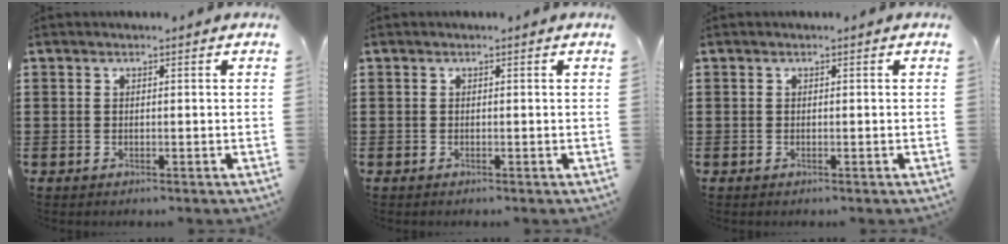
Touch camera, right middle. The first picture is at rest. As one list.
[{"total": 0.0}, {"total": 0.0}]